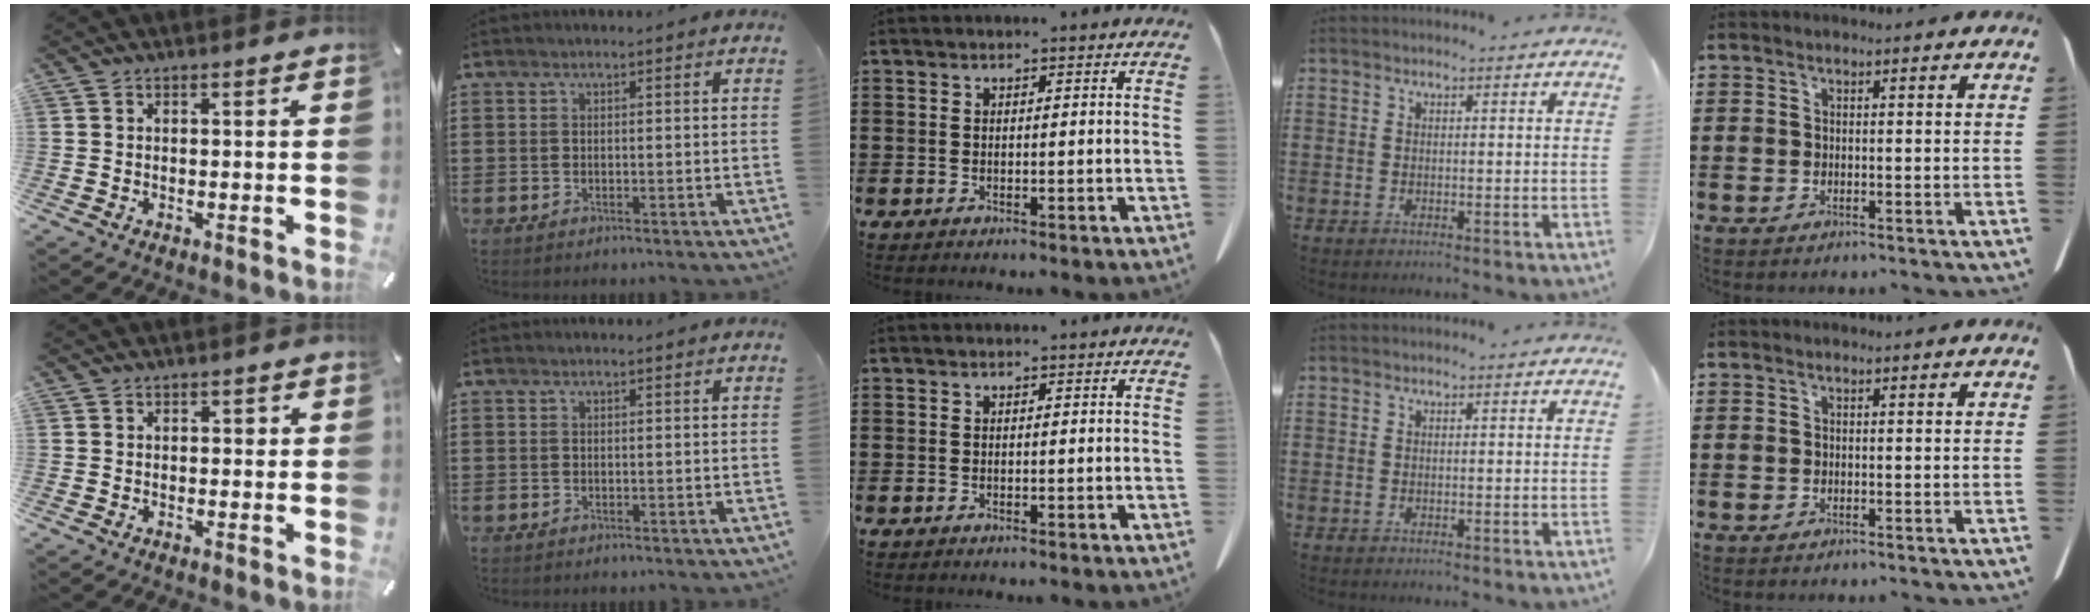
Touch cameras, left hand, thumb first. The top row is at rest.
{"thumb": {"total": 1.1, "force": [0.2, 0.8, 0.7], "torque": [-0.006, 0.003, -0.001]}}